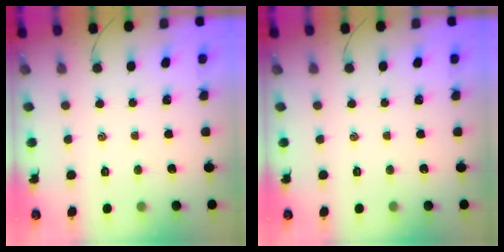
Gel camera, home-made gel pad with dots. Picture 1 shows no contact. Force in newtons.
{"total": 0.0}